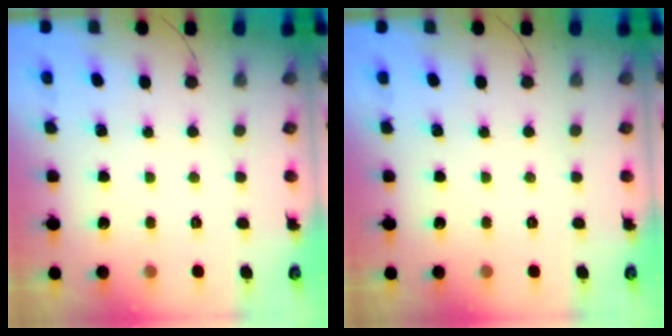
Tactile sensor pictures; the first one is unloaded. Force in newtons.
{"total": 0.0}